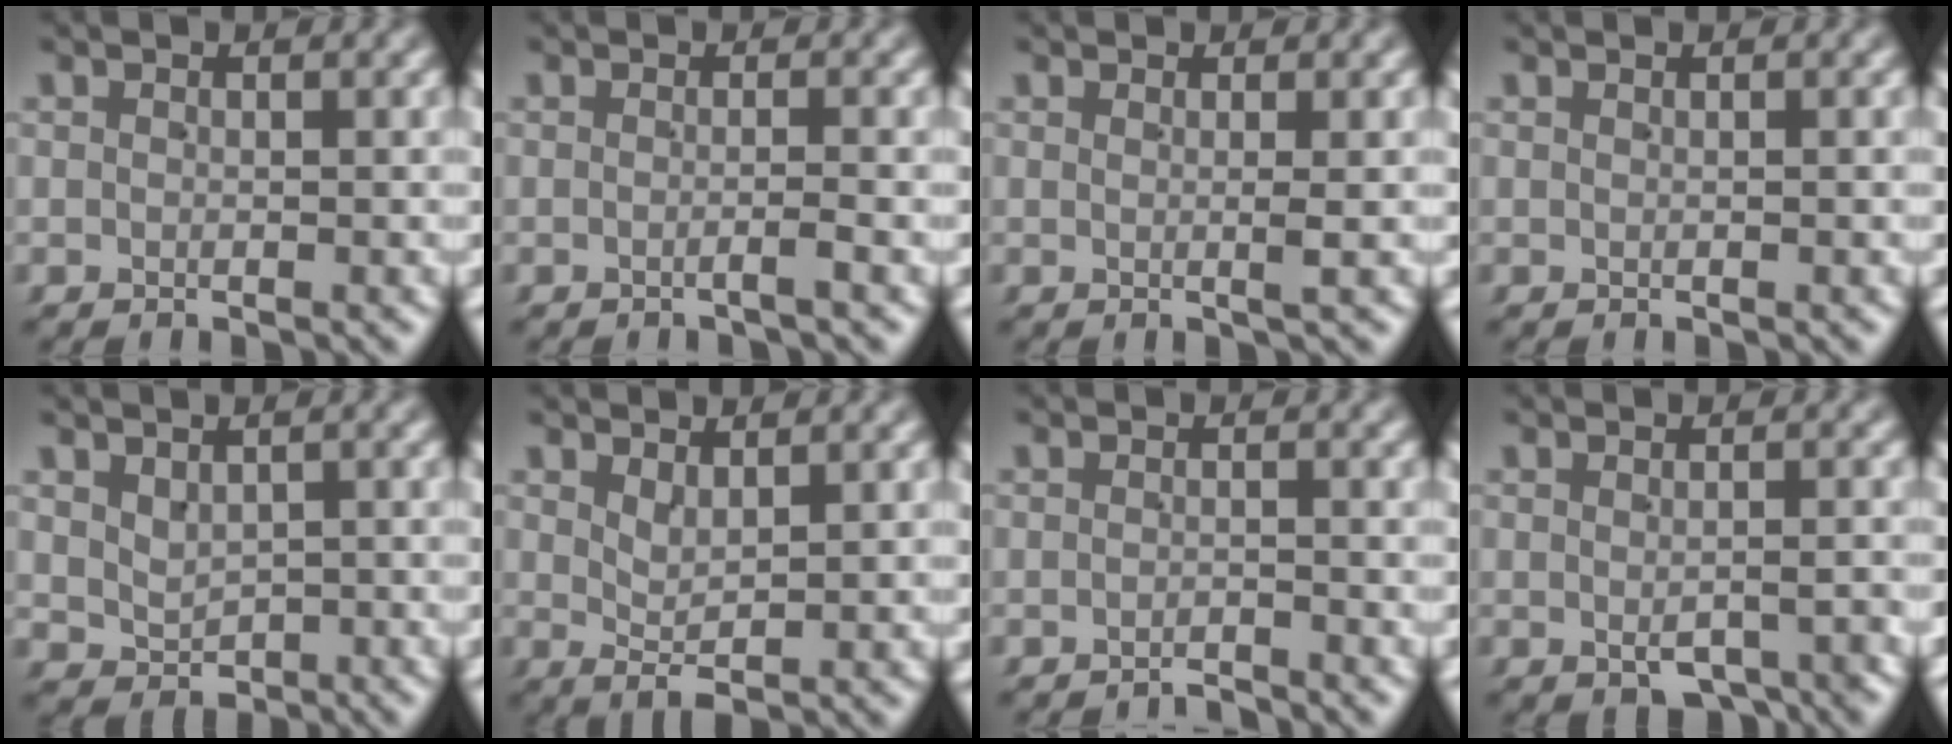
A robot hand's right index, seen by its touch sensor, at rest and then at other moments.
{"total": 0.8, "force": [-0.5, -0.3, 0.5], "torque": [-0.010, 0.002, -0.014]}
{"total": 1.0, "force": [0.2, -0.5, 0.9], "torque": [-0.014, -0.004, 0.005]}
{"total": 0.0}
{"total": 1.9, "force": [0.5, 1.6, 0.9], "torque": [-0.007, -0.011, 0.021]}
{"total": 2.2, "force": [1.1, 0.5, 1.8], "torque": [-0.031, -0.009, 0.027]}
{"total": 1.3, "force": [-1.3, 0.0, -0.1], "torque": [0.004, 0.000, -0.027]}
{"total": 2.9, "force": [-1.9, 1.3, 1.8], "torque": [-0.022, -0.013, -0.021]}